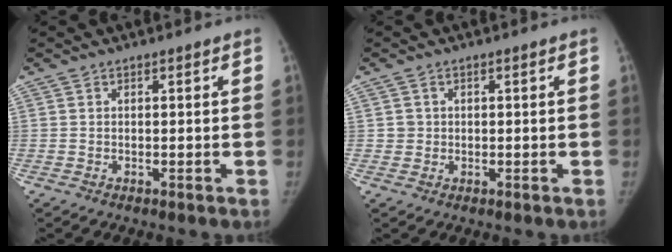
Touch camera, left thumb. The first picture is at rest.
{"total": 1.5, "force": [0.0, 1.5, -0.1], "torque": [0.017, -0.002, -0.001]}